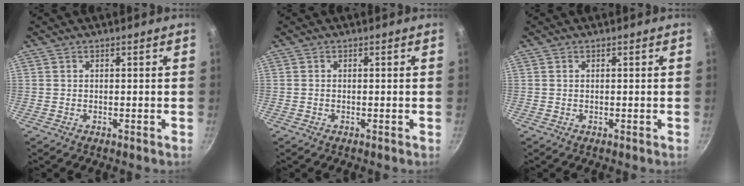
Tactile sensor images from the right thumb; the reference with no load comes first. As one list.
[{"total": 0.0}, {"total": 0.0}]